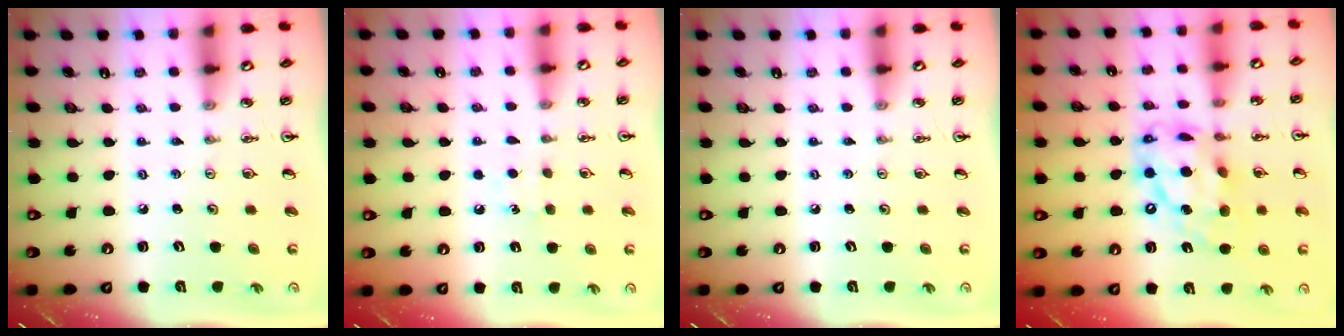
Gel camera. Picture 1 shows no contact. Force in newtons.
{"total": 5.8, "press": 5.8, "slide": 0.8}
{"total": 0.0}
{"total": 16.2, "press": 16.1, "slide": 1.5}